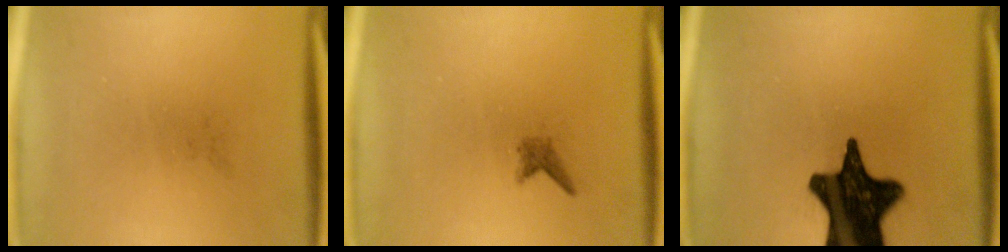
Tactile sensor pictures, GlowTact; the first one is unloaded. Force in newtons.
{"total": 1.0}
{"total": 18.5}